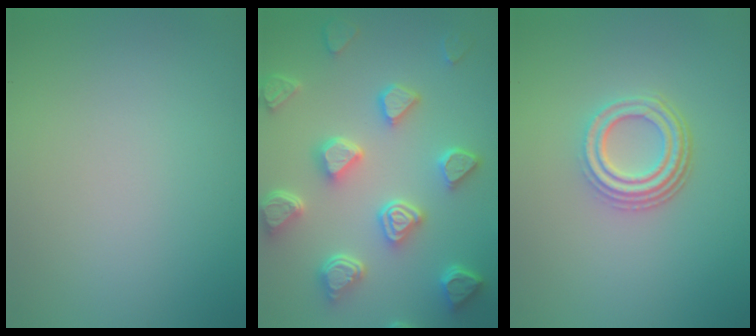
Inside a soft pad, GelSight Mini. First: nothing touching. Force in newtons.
{"total": 7.0, "press": 5.5, "slide": 4.3}
{"total": 4.2, "press": 3.1, "slide": 2.7}